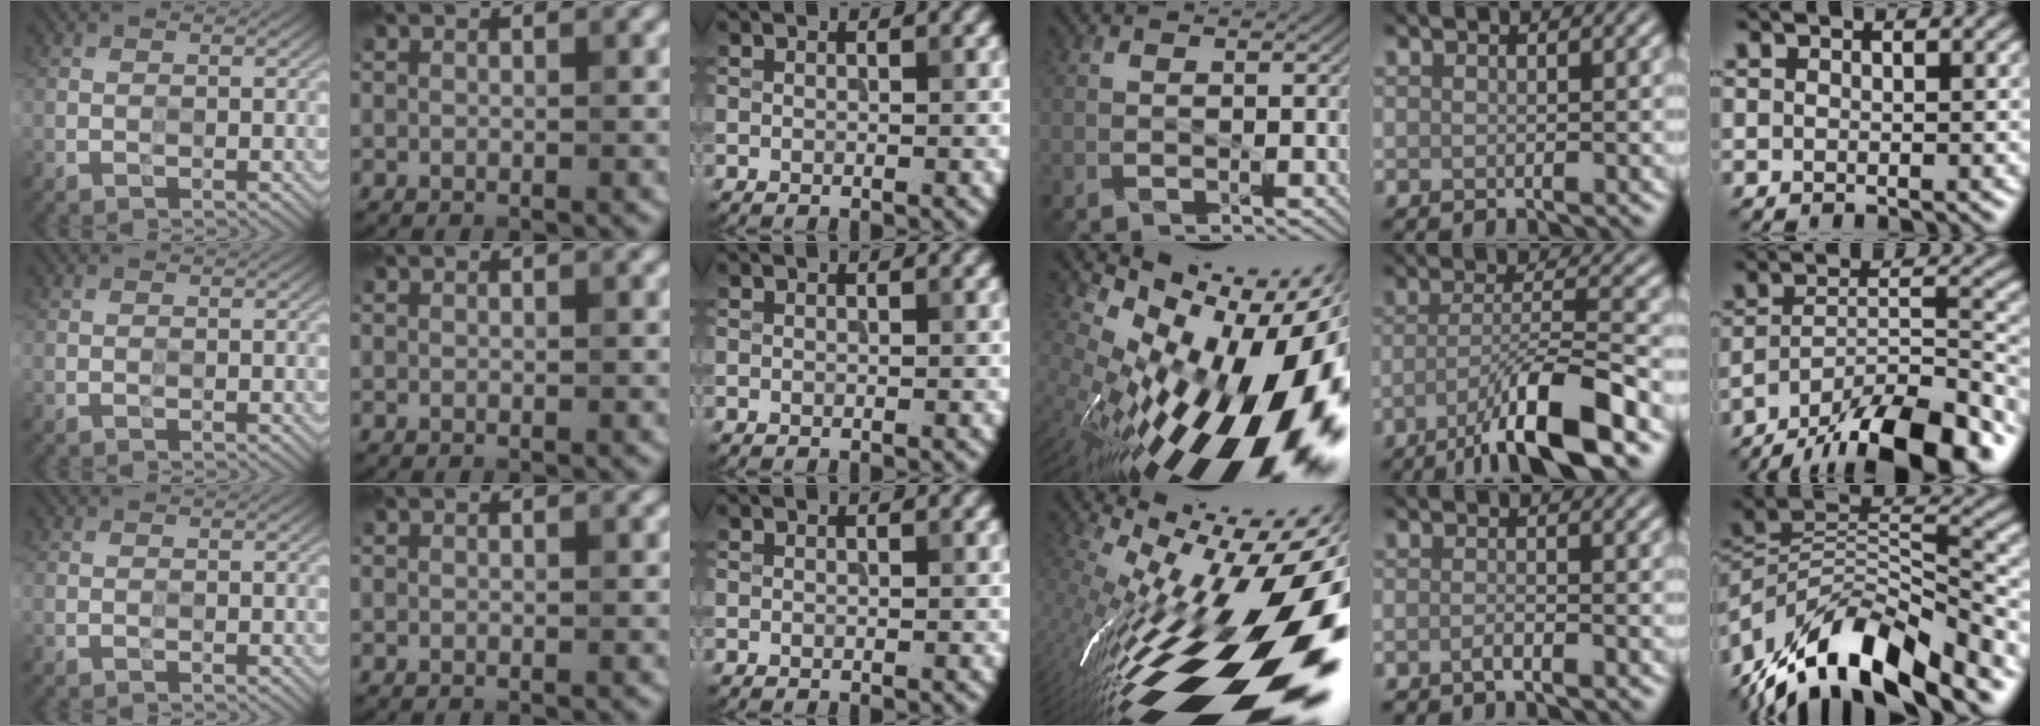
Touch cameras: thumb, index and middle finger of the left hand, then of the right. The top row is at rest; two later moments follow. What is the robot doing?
{"motion": "press", "object": "grip strengthener"}